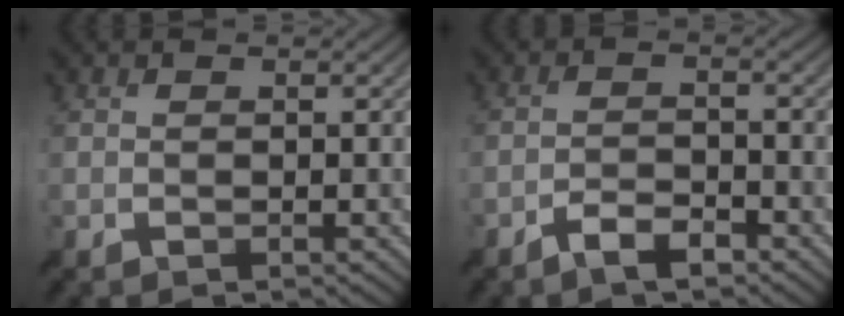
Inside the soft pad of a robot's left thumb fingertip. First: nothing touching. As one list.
[{"total": 3.3, "force": [-2.6, 0.9, 1.9], "torque": [-0.034, 0.003, -0.054]}]